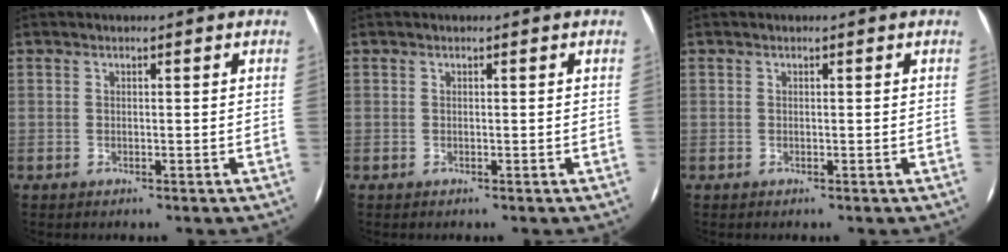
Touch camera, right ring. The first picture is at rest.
{"total": 0.0}
{"total": 0.0}